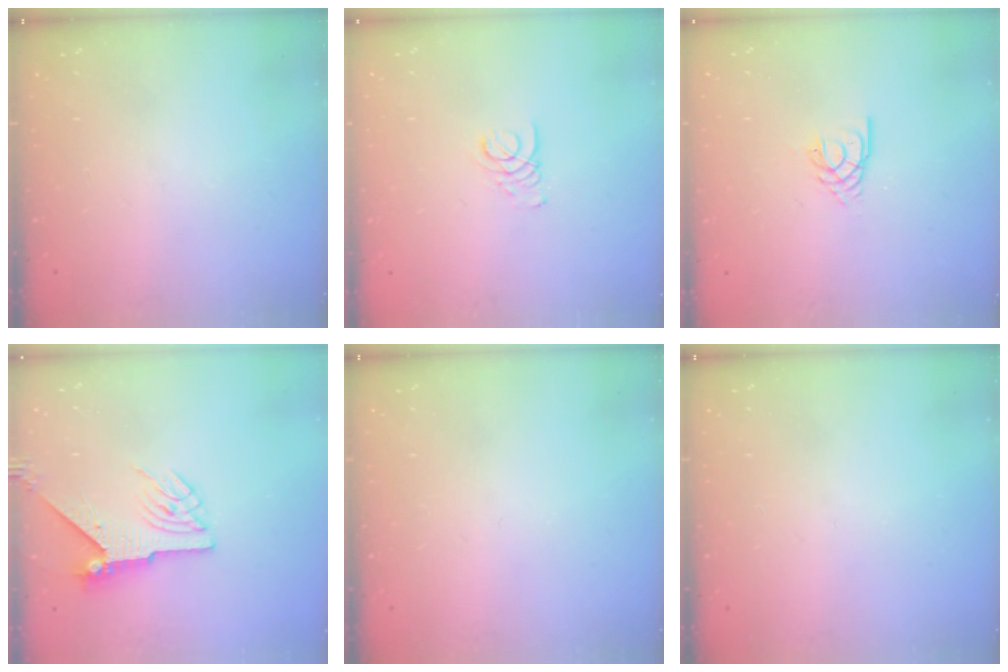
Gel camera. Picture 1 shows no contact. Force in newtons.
{"total": 1.9, "press": 1.9, "slide": 0.2}
{"total": 2.8, "press": 2.8, "slide": 0.3}
{"total": 6.4, "press": 6.4, "slide": 0.7}
{"total": 0.0}
{"total": 0.0}